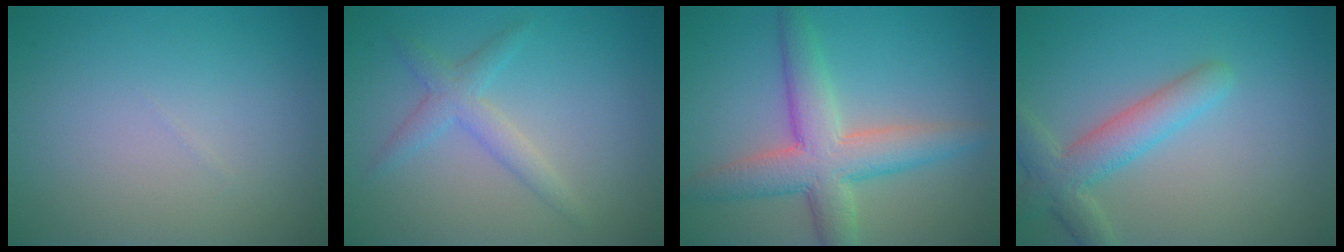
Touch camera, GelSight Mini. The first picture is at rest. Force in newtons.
{"total": 2.4, "press": 2.4, "slide": 0.2}
{"total": 6.3, "press": 6.3, "slide": 0.1}
{"total": 3.9, "press": 3.9, "slide": 0.4}